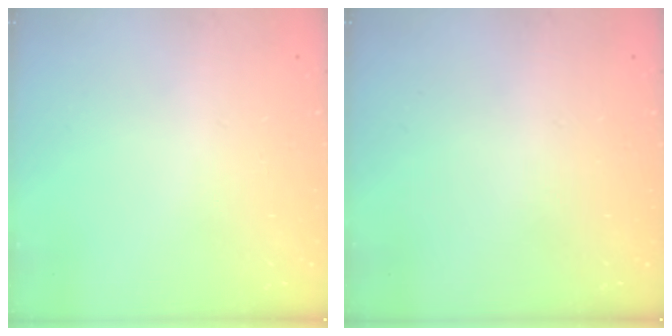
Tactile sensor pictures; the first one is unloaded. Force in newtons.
{"total": 0.0}